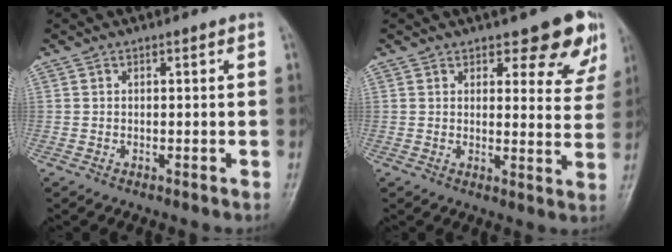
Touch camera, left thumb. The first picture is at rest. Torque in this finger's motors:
{"motor_torque": [0.04, 0.42, 0.00, -0.32, 0.09]}